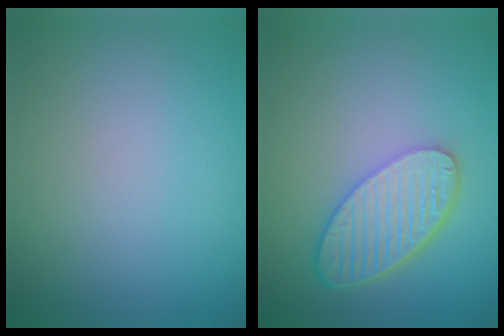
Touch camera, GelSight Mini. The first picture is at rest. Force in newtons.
{"total": 6.1, "press": 4.7, "slide": 3.9}